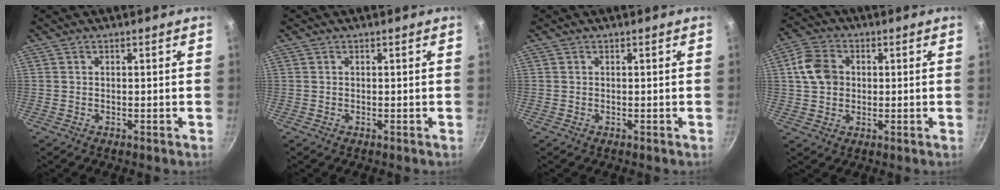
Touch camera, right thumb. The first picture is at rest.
{"total": 0.0}
{"total": 0.0}
{"total": 8.0, "force": [0.9, 6.3, 4.7], "torque": [-0.073, 0.010, 0.007]}